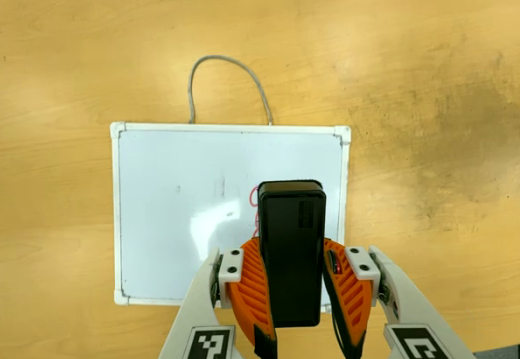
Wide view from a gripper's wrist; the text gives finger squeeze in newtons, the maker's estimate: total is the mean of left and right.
{"total": 10.3, "left": 9.0, "right": 11.5}